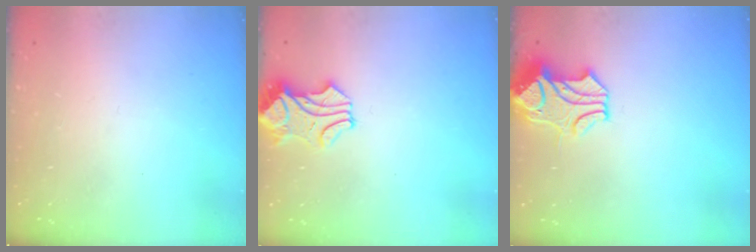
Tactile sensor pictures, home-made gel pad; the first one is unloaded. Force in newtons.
{"total": 0.9, "press": 0.7, "slide": 0.7}
{"total": 1.7, "press": 1.1, "slide": 1.3}